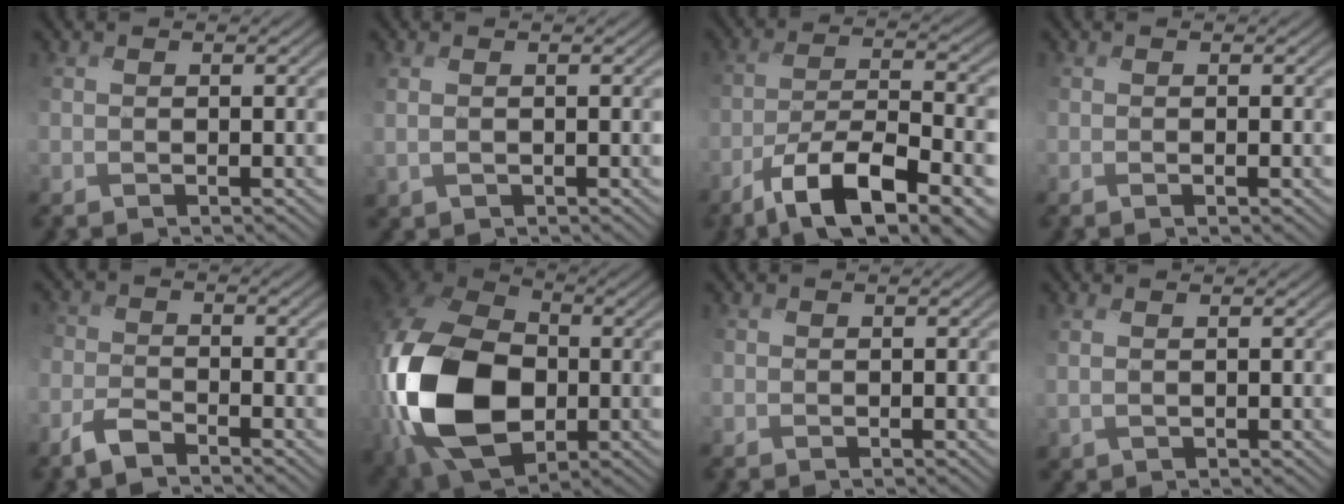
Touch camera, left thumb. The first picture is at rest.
{"total": 0.8, "force": [0.3, 0.5, 0.5], "torque": [-0.018, 0.002, 0.010]}
{"total": 12.8, "force": [-8.0, 3.6, 9.3], "torque": [-0.176, -0.009, -0.139]}
{"total": 0.9, "force": [-0.2, 0.2, 0.9], "torque": [-0.015, 0.000, -0.004]}
{"total": 3.4, "force": [-2.7, 1.2, 1.6], "torque": [-0.038, 0.000, -0.069]}
{"total": 19.4, "force": [-2.7, 13.4, 13.8], "torque": [-0.345, -0.033, -0.046]}
{"total": 0.7, "force": [-0.2, 0.7, -0.2], "torque": [0.006, -0.004, -0.005]}
{"total": 1.0, "force": [0.6, 0.5, 0.6], "torque": [-0.018, 0.002, 0.017]}